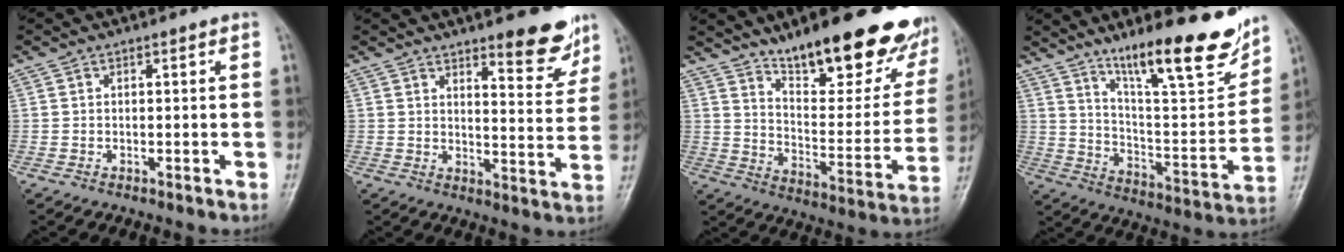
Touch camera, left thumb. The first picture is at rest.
{"total": 9.8, "force": [7.0, 2.8, 6.3], "torque": [-0.053, -0.050, 0.098]}
{"total": 25.7, "force": [17.9, 8.2, 16.4], "torque": [-0.189, -0.097, 0.266]}
{"total": 21.1, "force": [14.3, 4.9, 14.8], "torque": [-0.184, -0.073, 0.233]}